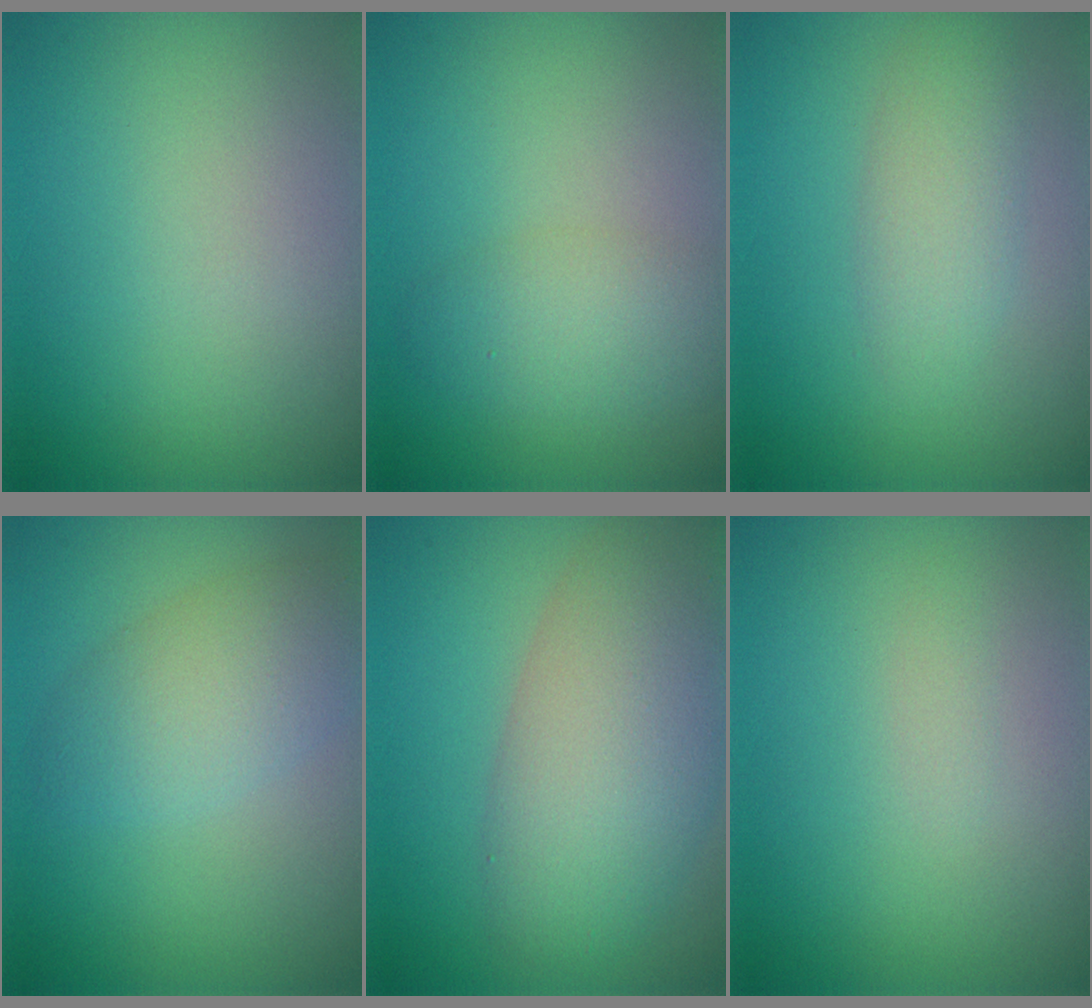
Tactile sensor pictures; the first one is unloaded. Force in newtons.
{"total": 3.1, "press": 3.1, "slide": 0.1}
{"total": 2.7, "press": 2.7, "slide": 0.0}
{"total": 4.0, "press": 4.0, "slide": 0.2}
{"total": 8.1, "press": 8.1, "slide": 0.4}
{"total": 0.6, "press": 0.6, "slide": 0.0}